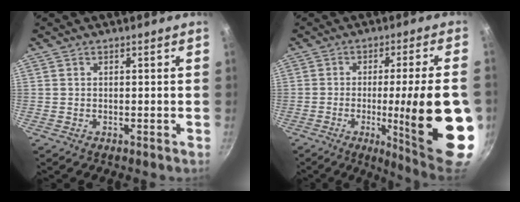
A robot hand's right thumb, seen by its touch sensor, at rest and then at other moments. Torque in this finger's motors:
{"motor_torque": [1.37, 3.64, 1.91, -0.03, 0.51]}